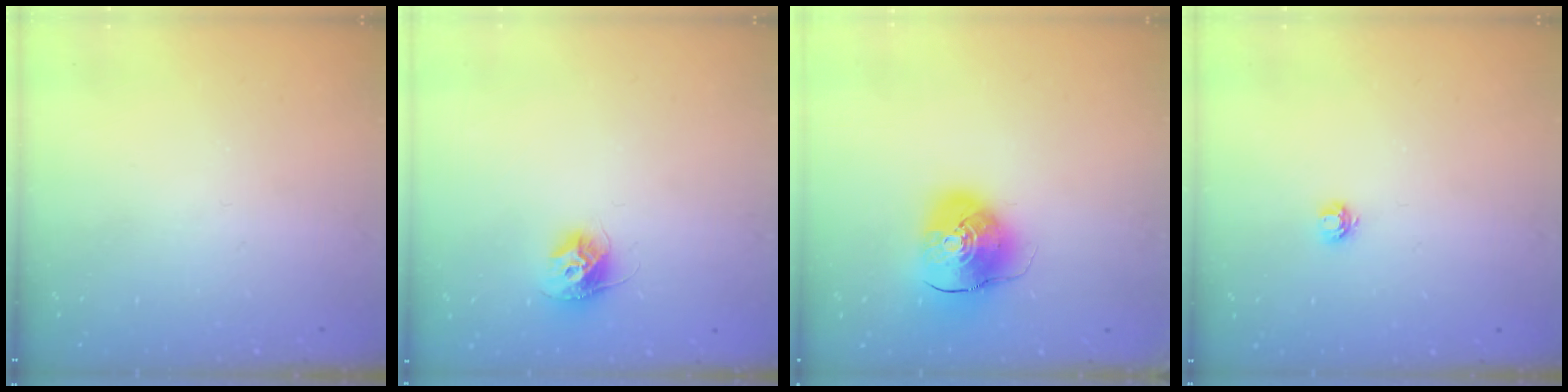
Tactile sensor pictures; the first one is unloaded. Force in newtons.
{"total": 9.5, "press": 9.5, "slide": 0.2}
{"total": 10.7, "press": 10.6, "slide": 1.8}
{"total": 3.7, "press": 3.7, "slide": 0.5}